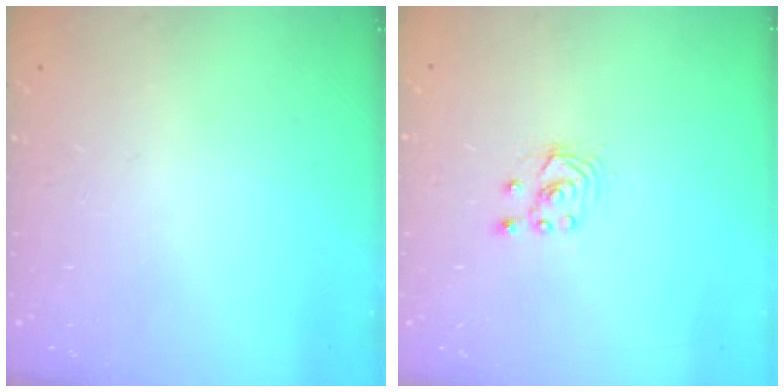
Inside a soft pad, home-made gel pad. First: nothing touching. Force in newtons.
{"total": 1.7, "press": 1.7, "slide": 0.2}